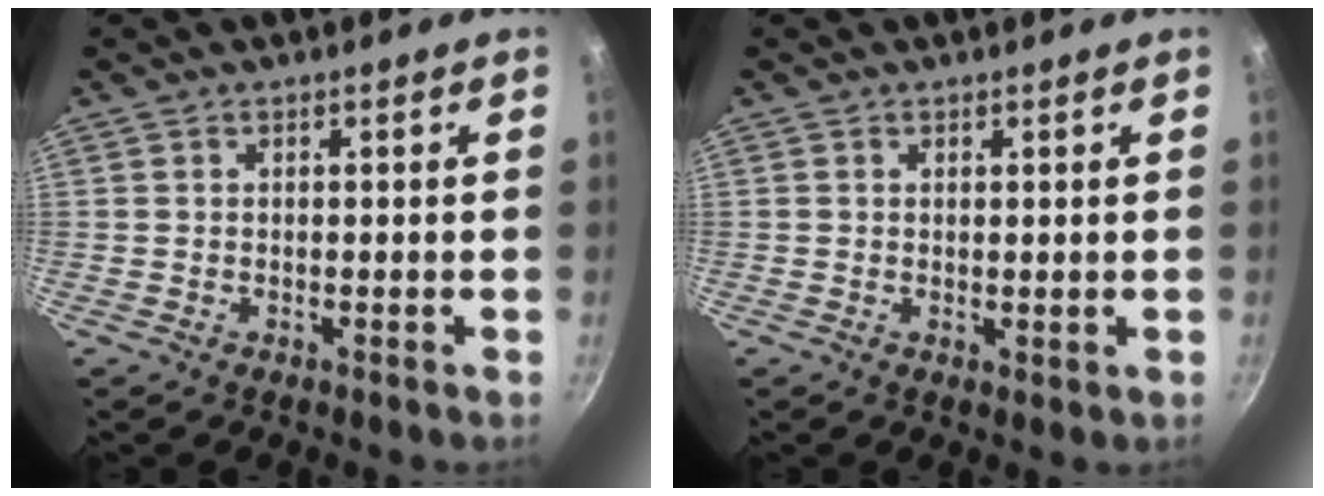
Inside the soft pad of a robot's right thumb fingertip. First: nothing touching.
{"total": 0.9, "force": [0.5, 0.4, 0.7], "torque": [-0.008, -0.009, 0.004]}